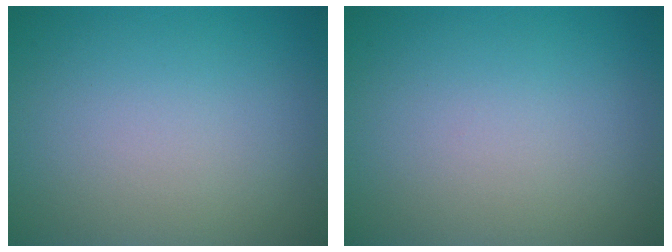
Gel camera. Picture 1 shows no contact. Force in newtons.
{"total": 0.0}